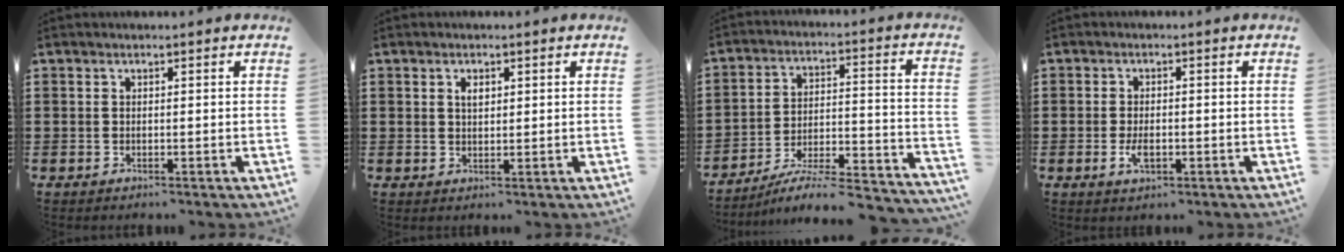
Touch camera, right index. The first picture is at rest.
{"total": 1.6, "force": [0.6, 0.8, 1.2], "torque": [-0.026, 0.003, 0.011]}
{"total": 6.1, "force": [-5.6, 0.1, 2.5], "torque": [-0.038, -0.012, -0.111]}
{"total": 3.0, "force": [-0.8, 1.2, 2.6], "torque": [-0.057, -0.005, -0.014]}